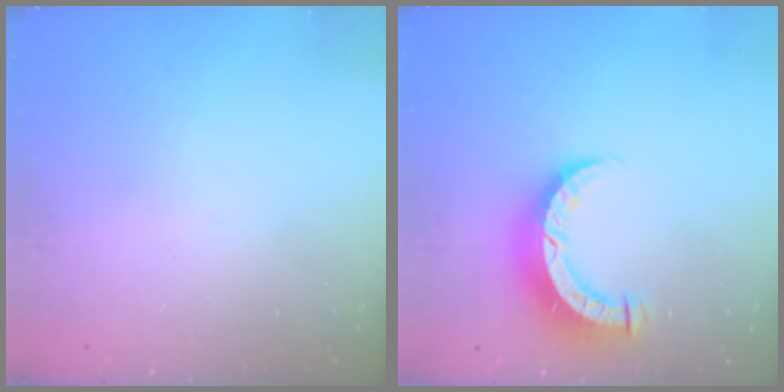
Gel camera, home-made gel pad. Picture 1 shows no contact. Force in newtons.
{"total": 8.3, "press": 8.2, "slide": 1.1}